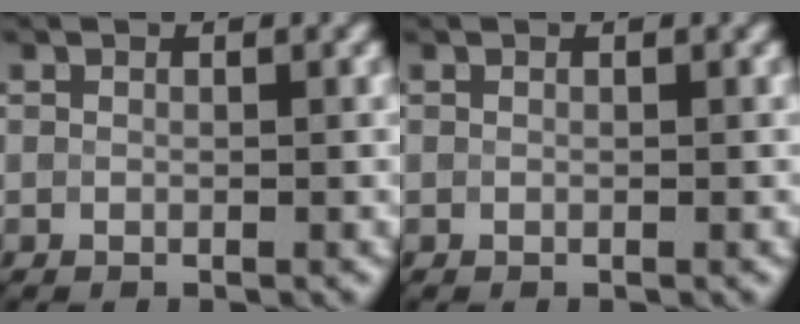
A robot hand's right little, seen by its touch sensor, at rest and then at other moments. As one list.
[{"total": 0.0}]